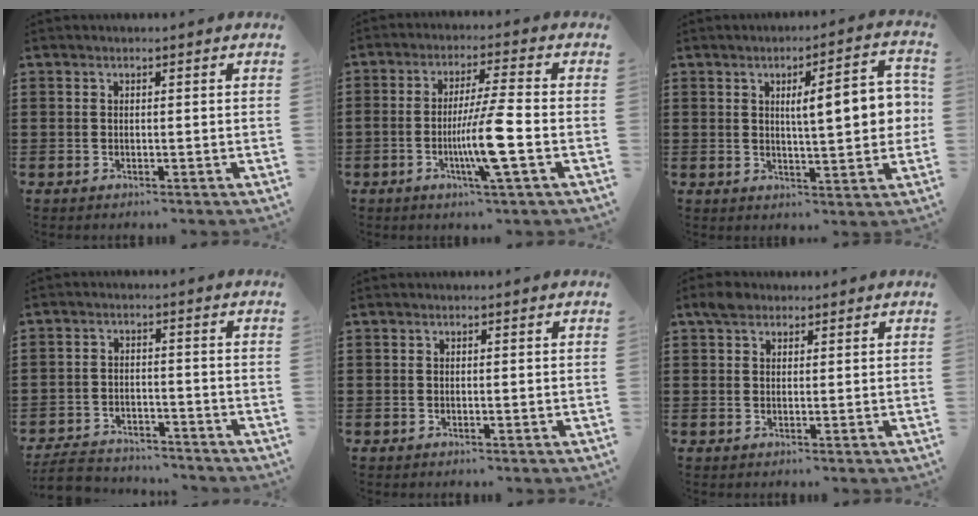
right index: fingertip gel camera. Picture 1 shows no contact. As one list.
[{"total": 9.1, "force": [-2.7, 0.0, 8.6], "torque": [-0.165, -0.017, -0.055]}, {"total": 8.8, "force": [1.5, 2.1, 8.5], "torque": [-0.126, -0.003, 0.013]}, {"total": 5.1, "force": [-4.9, 1.0, 0.7], "torque": [-0.024, 0.007, -0.102]}, {"total": 0.0}, {"total": 2.4, "force": [1.7, 1.4, 1.0], "torque": [-0.018, 0.005, 0.030]}]